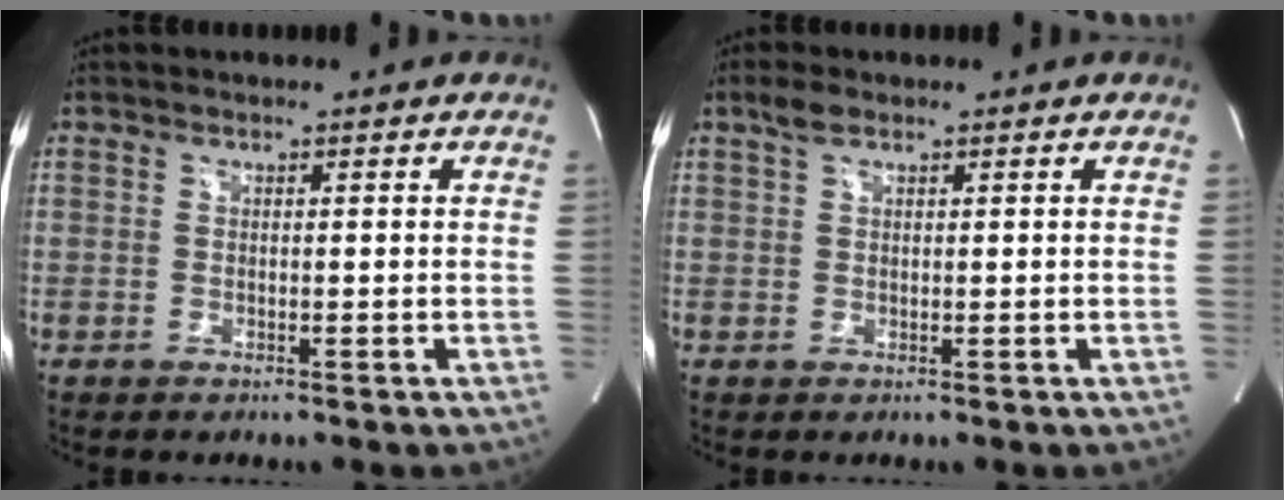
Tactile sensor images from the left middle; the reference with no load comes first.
{"total": 2.0, "force": [1.4, 0.7, 1.2], "torque": [-0.032, 0.011, 0.030]}